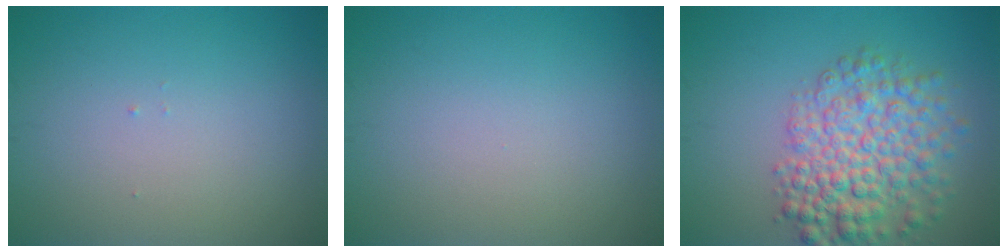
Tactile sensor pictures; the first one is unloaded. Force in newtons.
{"total": 0.0}
{"total": 7.0, "press": 7.0, "slide": 0.2}